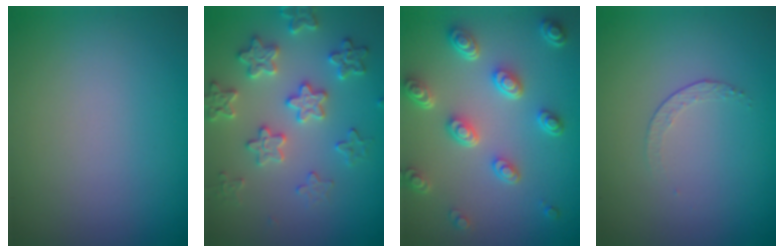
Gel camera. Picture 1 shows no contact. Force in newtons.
{"total": 3.8, "press": 3.7, "slide": 0.8}
{"total": 5.3, "press": 4.0, "slide": 3.5}
{"total": 1.2, "press": 0.5, "slide": 1.1}